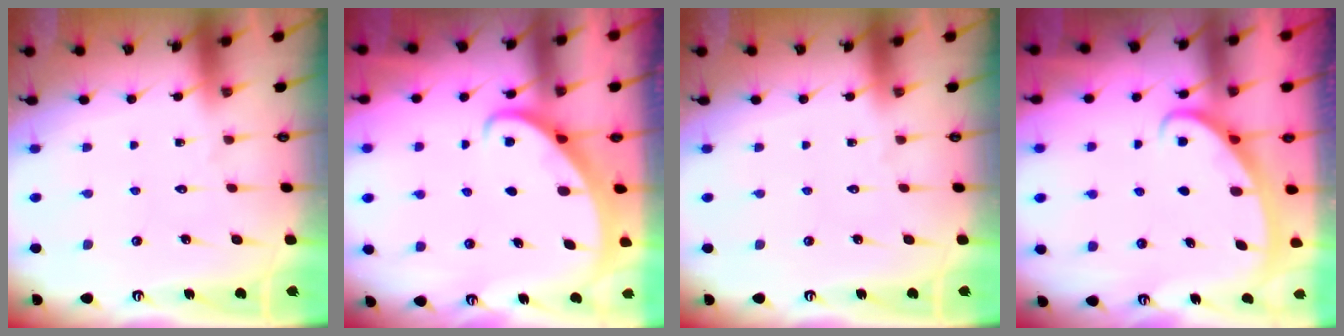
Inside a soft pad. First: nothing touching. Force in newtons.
{"total": 2.2, "press": 2.2, "slide": 0.3}
{"total": 0.0}
{"total": 2.7, "press": 2.7, "slide": 0.4}